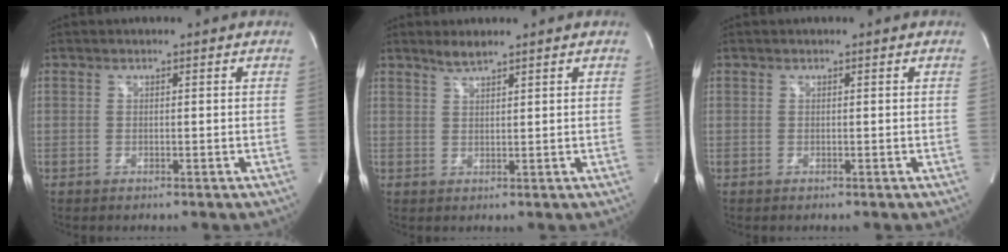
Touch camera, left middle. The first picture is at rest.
{"total": 2.1, "force": [1.8, -0.1, 0.9], "torque": [-0.024, 0.001, 0.039]}
{"total": 0.0}